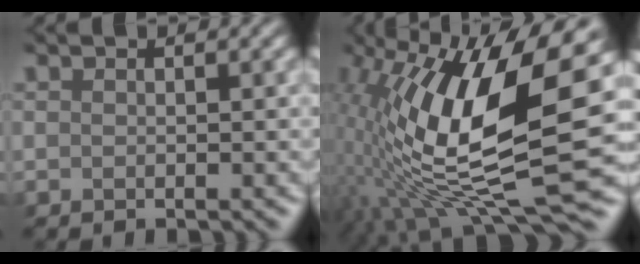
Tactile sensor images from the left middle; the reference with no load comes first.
{"total": 15.5, "force": [2.3, 5.7, 14.2], "torque": [-0.284, -0.009, 0.037]}